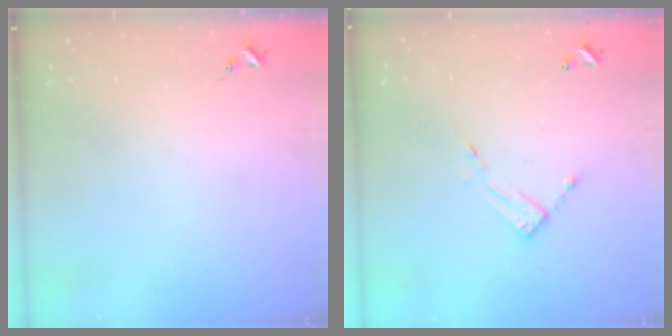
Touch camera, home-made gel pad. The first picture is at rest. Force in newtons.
{"total": 7.3, "press": 7.3, "slide": 0.3}